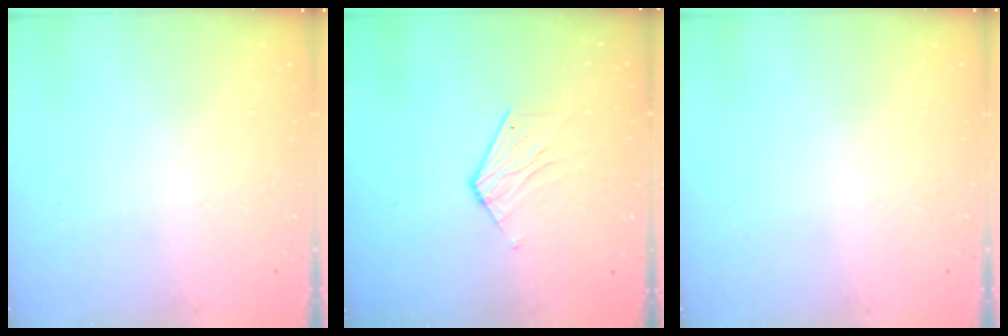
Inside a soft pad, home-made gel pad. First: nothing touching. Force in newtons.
{"total": 5.9, "press": 5.9, "slide": 0.5}
{"total": 0.0}